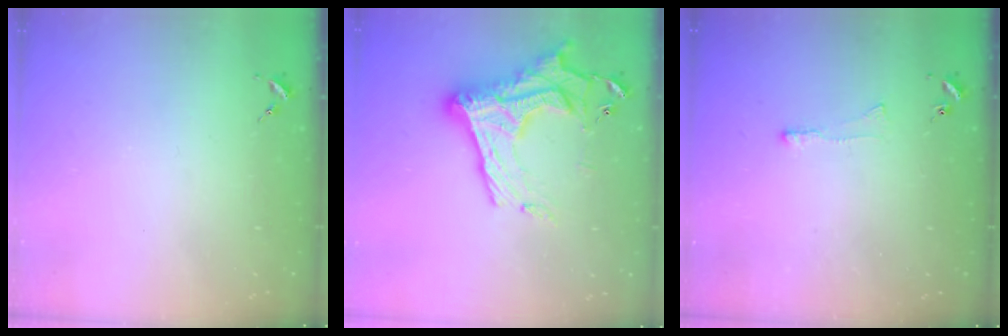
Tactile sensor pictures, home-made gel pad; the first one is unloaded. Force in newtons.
{"total": 23.0, "press": 22.9, "slide": 1.4}
{"total": 4.5, "press": 4.5, "slide": 0.3}